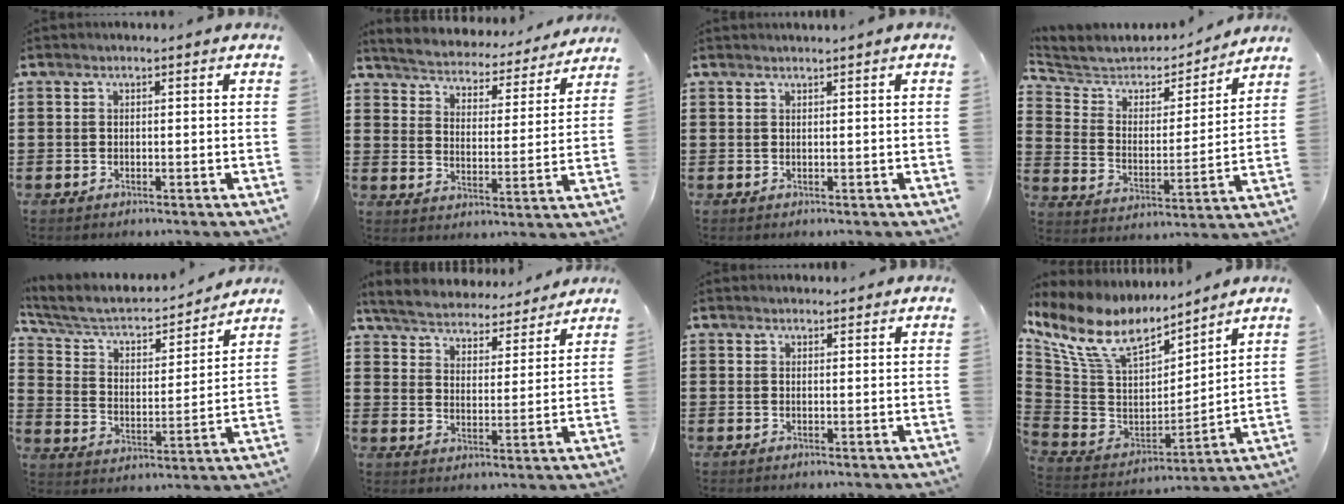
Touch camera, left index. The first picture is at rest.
{"total": 3.9, "force": [3.9, 0.0, 0.2], "torque": [-0.029, -0.037, 0.060]}
{"total": 0.7, "force": [0.5, -0.2, 0.3], "torque": [-0.006, -0.003, 0.011]}
{"total": 4.8, "force": [4.4, 1.8, 0.7], "torque": [-0.049, -0.037, 0.066]}
{"total": 5.2, "force": [4.3, 2.1, 2.1], "torque": [-0.066, -0.031, 0.064]}
{"total": 5.2, "force": [5.1, 0.2, 0.3], "torque": [-0.035, -0.038, 0.086]}
{"total": 0.9, "force": [0.9, 0.2, 0.1], "torque": [-0.003, 0.001, 0.018]}
{"total": 11.4, "force": [7.9, 5.1, 6.5], "torque": [-0.169, -0.046, 0.141]}